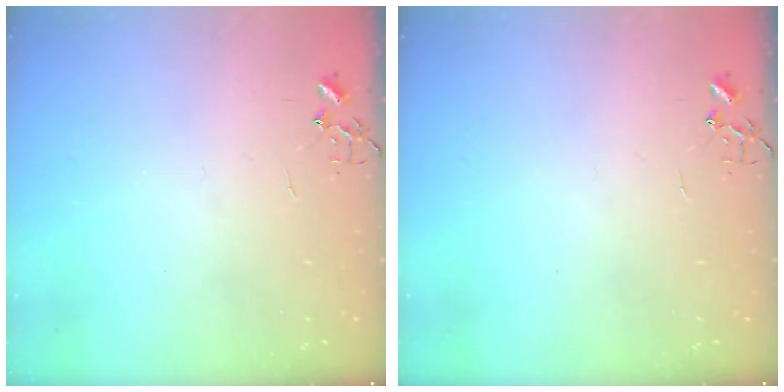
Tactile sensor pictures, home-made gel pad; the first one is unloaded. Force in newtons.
{"total": 0.0}